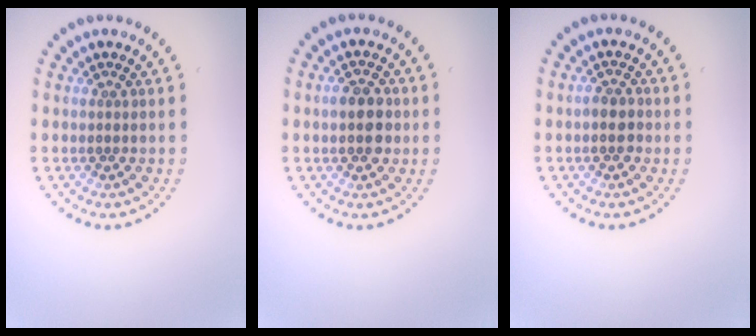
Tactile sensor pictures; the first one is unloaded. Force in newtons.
{"total": 3.2, "press": 3.2, "slide": 0.3}
{"total": 1.8, "press": 1.7, "slide": 0.6}